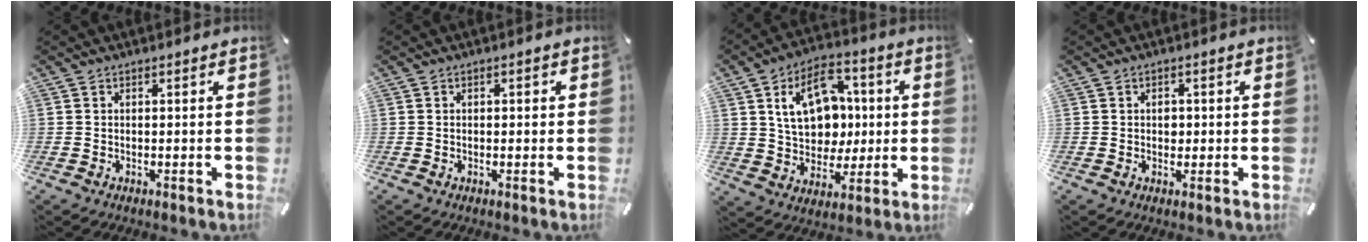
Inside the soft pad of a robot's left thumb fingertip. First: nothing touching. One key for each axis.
{"total": 0.8, "fx": -0.1, "fy": 0.5, "fz": 0.6, "tx": -0.011, "ty": 0.003, "tz": -0.003}
{"total": 15.7, "fx": 3.3, "fy": 12.1, "fz": 9.4, "tx": -0.155, "ty": 0.005, "tz": 0.063}
{"total": 2.0, "fx": 0.0, "fy": 1.7, "fz": 1.1, "tx": -0.007, "ty": -0.002, "tz": -0.005}